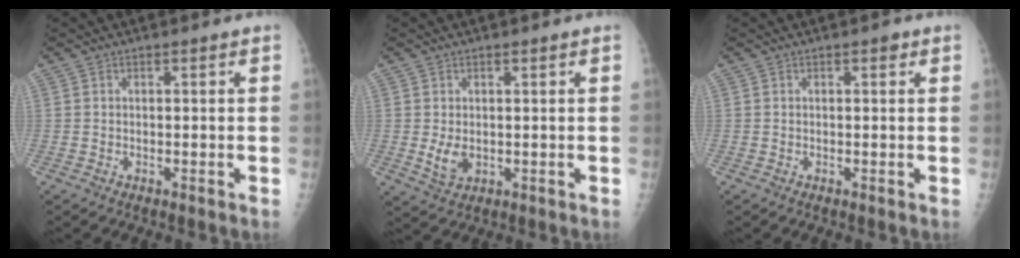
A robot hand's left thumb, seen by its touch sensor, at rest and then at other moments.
{"total": 3.6, "force": [0.0, 2.6, 2.6], "torque": [-0.040, -0.009, 0.008]}
{"total": 0.9, "force": [0.4, 0.5, 0.6], "torque": [-0.003, 0.001, 0.003]}